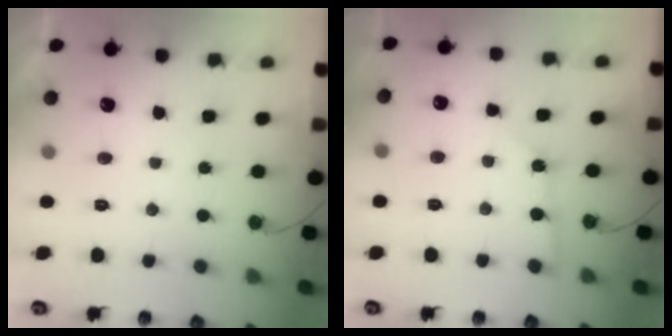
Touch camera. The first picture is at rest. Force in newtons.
{"total": 2.8, "press": 2.8, "slide": 0.2}